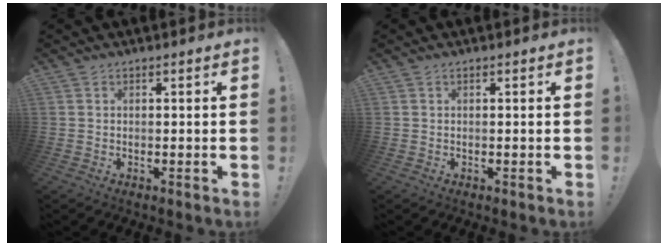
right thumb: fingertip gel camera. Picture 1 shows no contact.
{"total": 0.0}